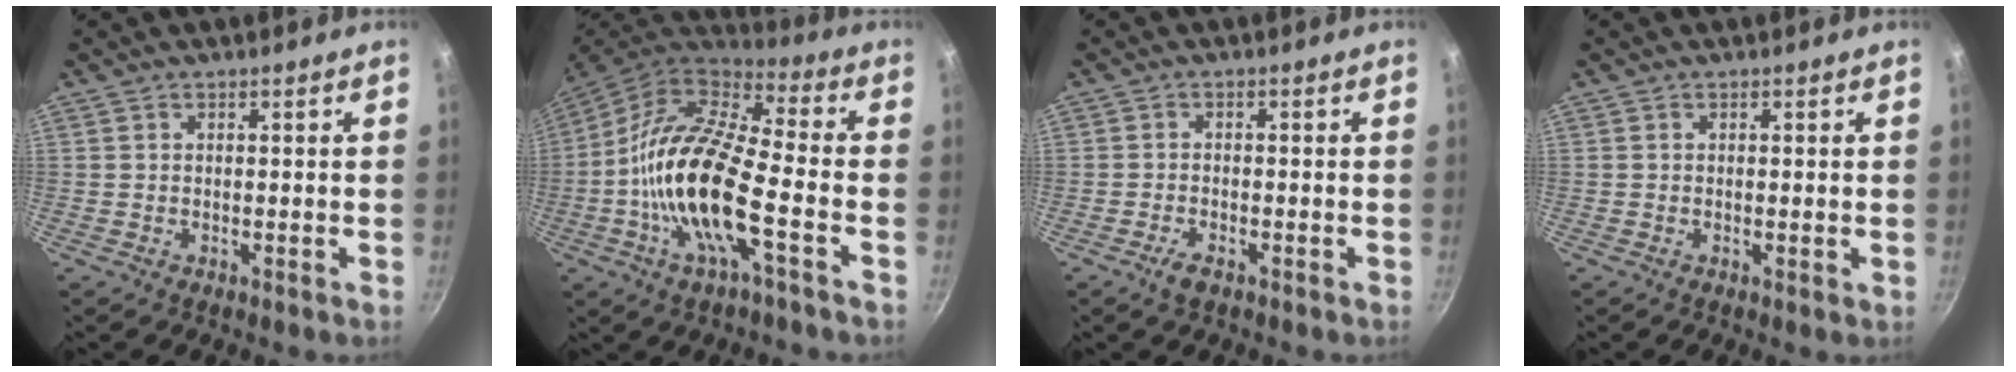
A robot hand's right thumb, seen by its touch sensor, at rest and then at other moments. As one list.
[{"total": 19.2, "force": [-4.6, 6.6, 17.5], "torque": [-0.332, 0.038, -0.107]}, {"total": 2.6, "force": [-1.7, 1.0, 1.8], "torque": [-0.040, 0.012, -0.033]}, {"total": 0.5, "force": [0.0, 0.1, 0.5], "torque": [-0.008, -0.002, -0.001]}]